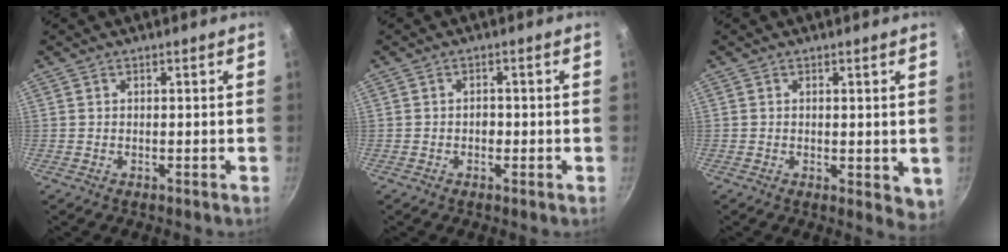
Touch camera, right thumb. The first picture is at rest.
{"total": 1.7, "force": [-0.5, 1.3, 1.1], "torque": [-0.013, 0.006, -0.008]}
{"total": 4.6, "force": [0.1, 2.3, 4.0], "torque": [-0.049, -0.013, 0.004]}